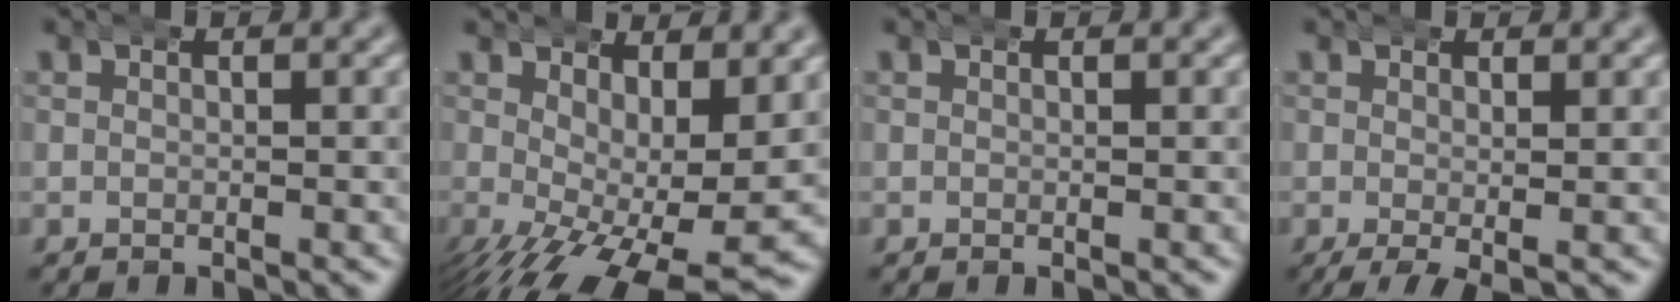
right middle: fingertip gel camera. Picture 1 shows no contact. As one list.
[{"total": 8.8, "force": [-2.9, 3.9, 7.4], "torque": [-0.127, -0.050, -0.020]}, {"total": 0.0}, {"total": 3.7, "force": [-2.0, 1.4, 2.7], "torque": [-0.044, -0.014, -0.023]}]